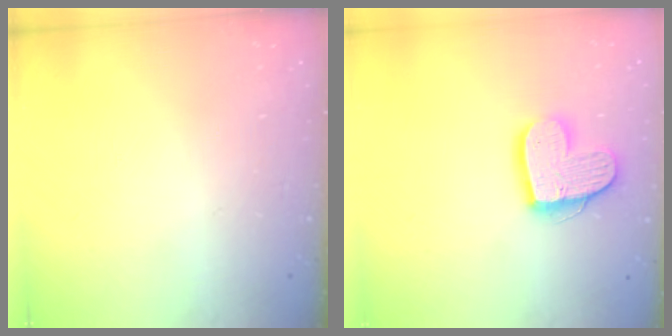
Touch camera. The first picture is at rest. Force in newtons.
{"total": 14.1, "press": 14.0, "slide": 1.1}